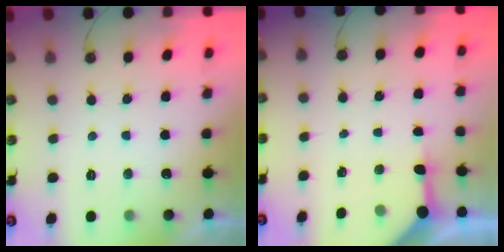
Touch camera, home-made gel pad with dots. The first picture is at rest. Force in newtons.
{"total": 5.0, "press": 5.0, "slide": 0.2}